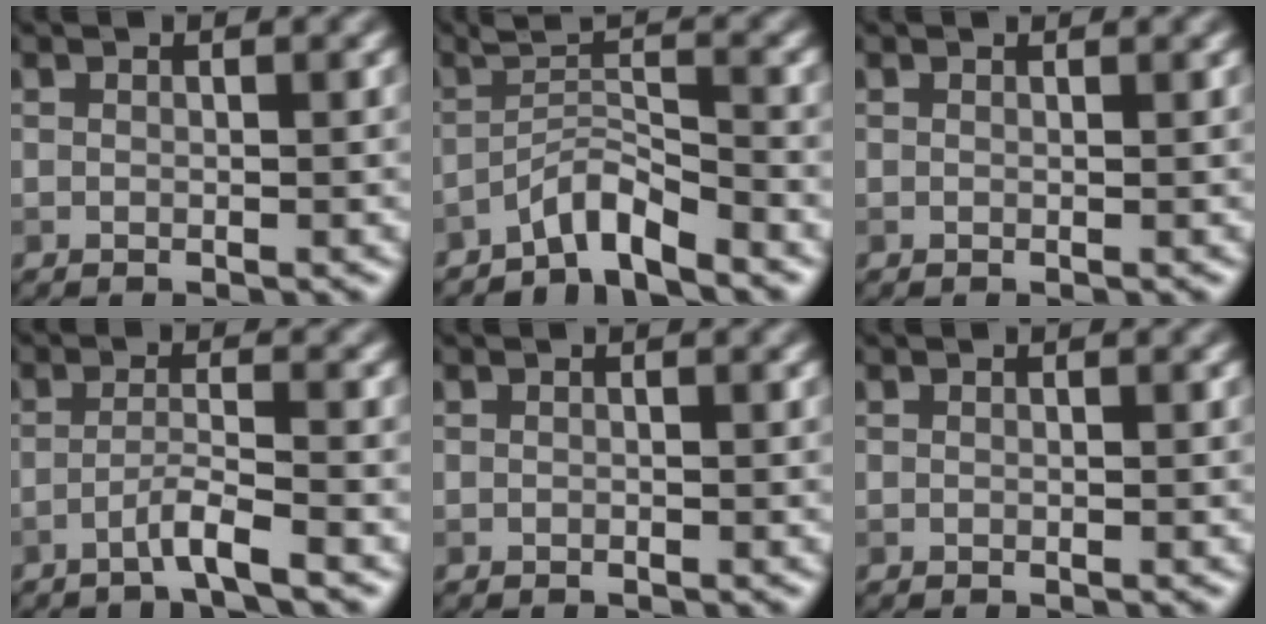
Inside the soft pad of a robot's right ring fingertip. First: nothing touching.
{"total": 3.3, "force": [-2.7, 0.2, 1.8], "torque": [-0.029, 0.010, -0.058]}
{"total": 0.6, "force": [0.6, 0.1, 0.1], "torque": [-0.005, -0.002, 0.006]}
{"total": 2.6, "force": [-1.5, 0.1, 2.1], "torque": [-0.033, 0.008, -0.038]}
{"total": 0.0}
{"total": 0.0}